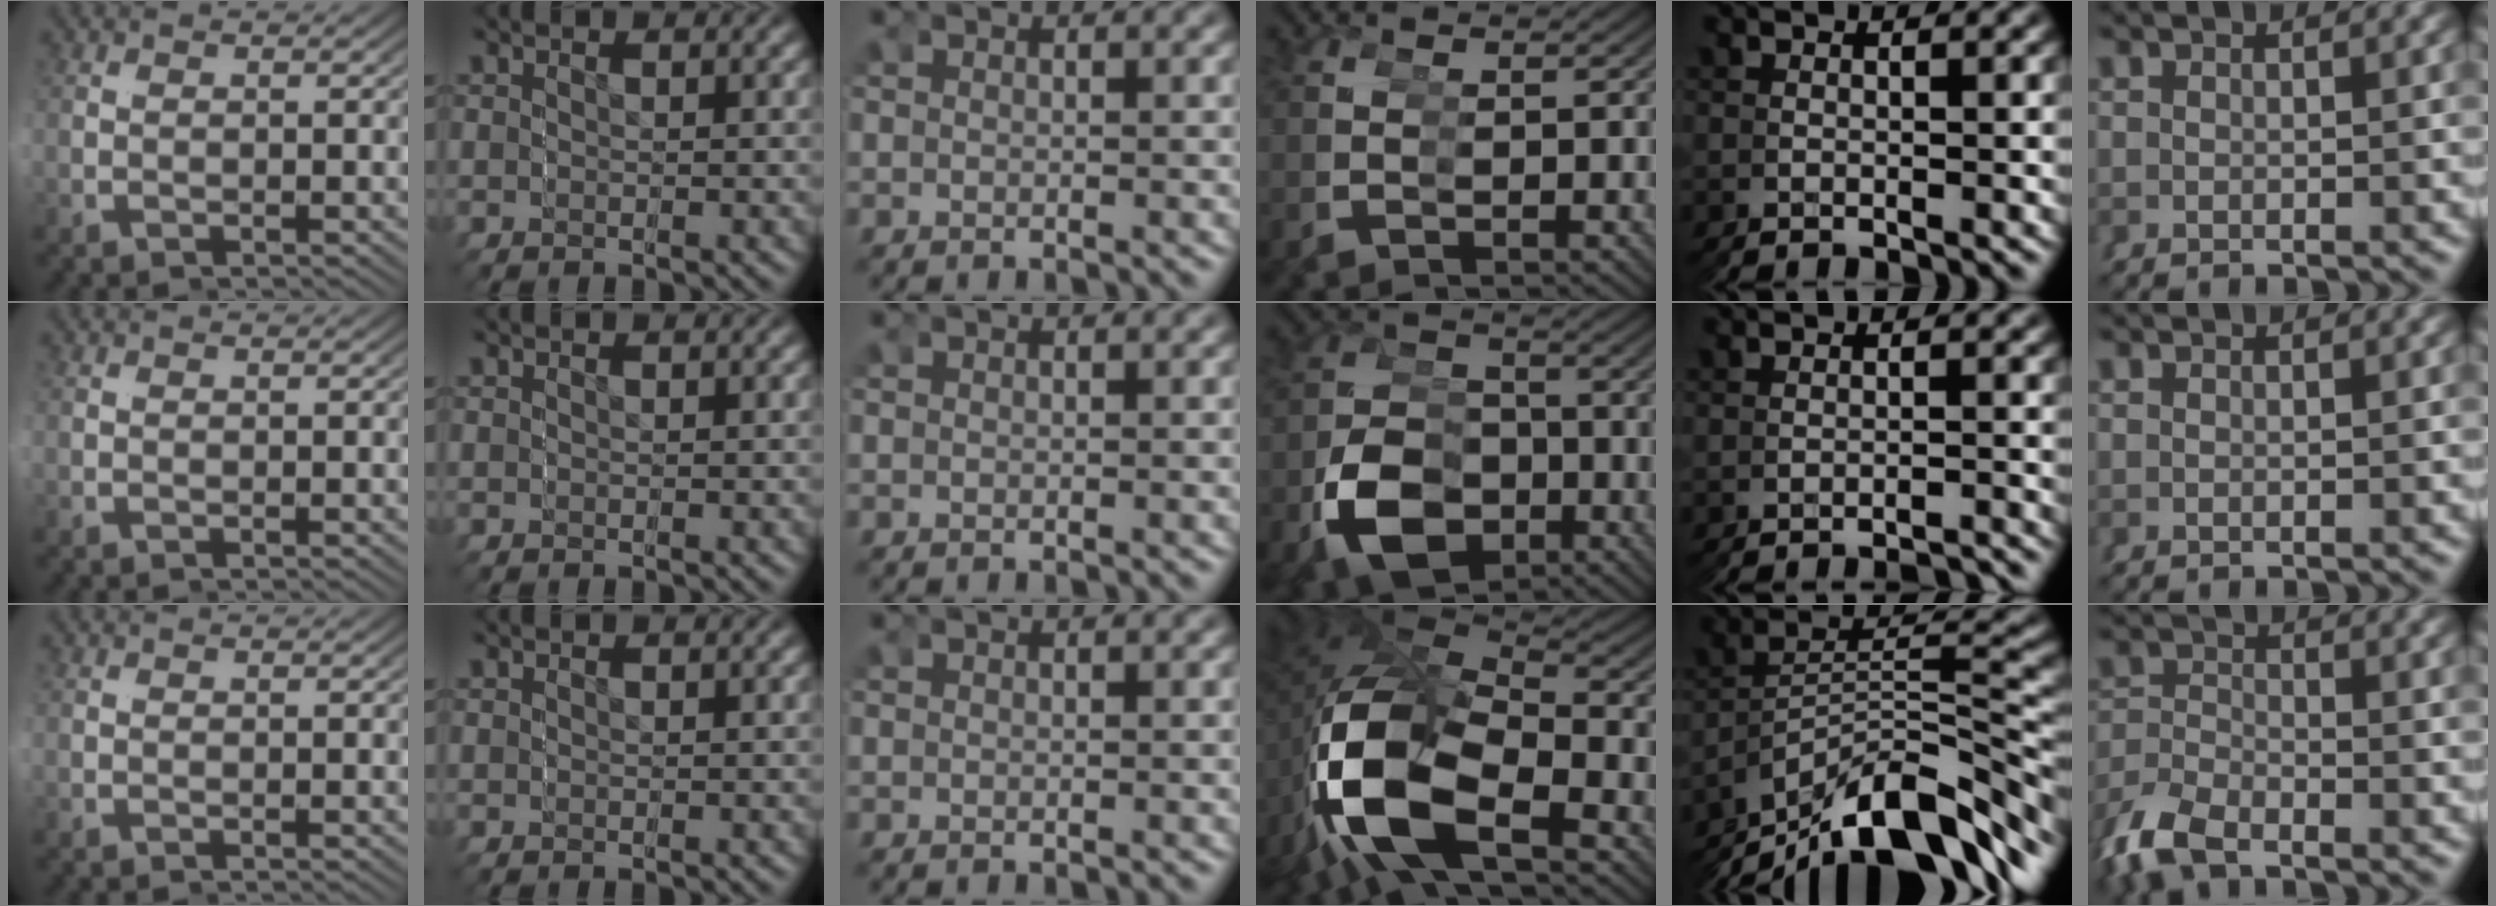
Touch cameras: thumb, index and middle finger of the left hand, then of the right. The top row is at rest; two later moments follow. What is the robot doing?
{"motion": "grasp_and_lifting", "object": "markers"}